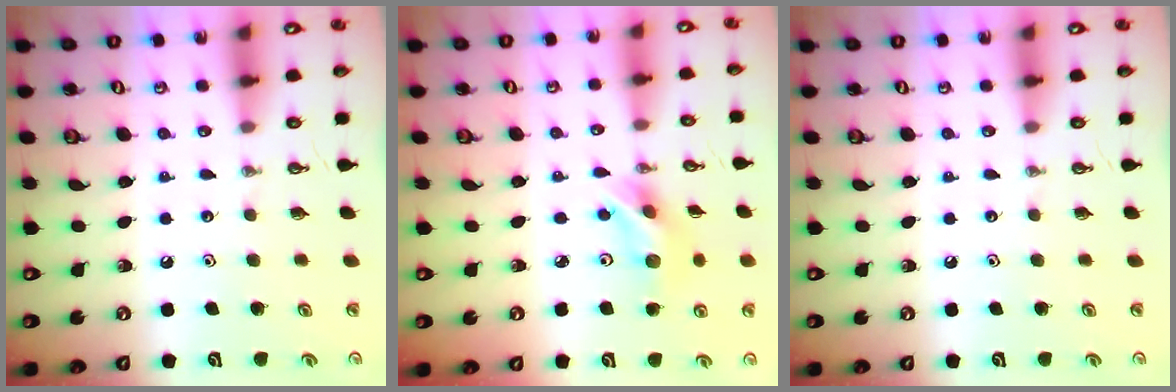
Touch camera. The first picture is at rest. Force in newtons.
{"total": 9.0, "press": 8.2, "slide": 3.6}
{"total": 0.0}